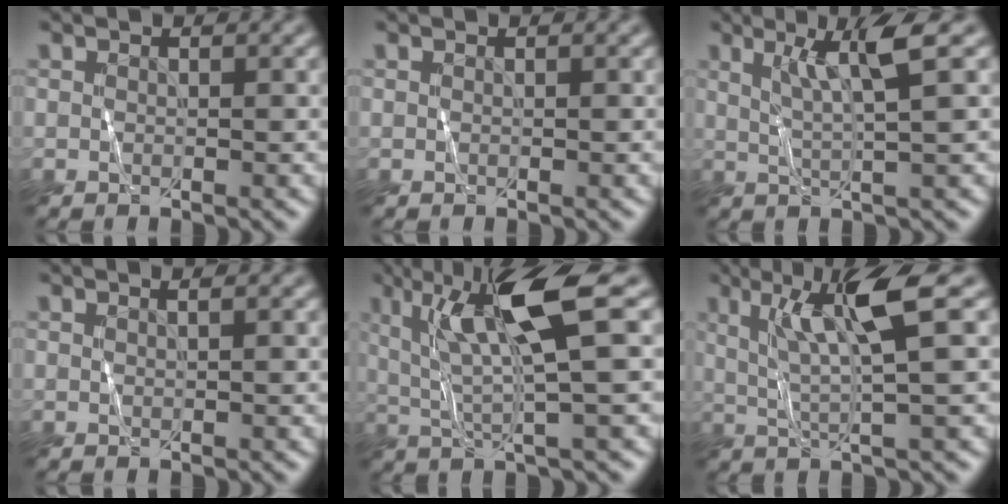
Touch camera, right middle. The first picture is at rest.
{"total": 0.0}
{"total": 4.1, "force": [1.8, 0.3, 3.7], "torque": [-0.064, 0.001, 0.036]}
{"total": 0.9, "force": [0.6, 0.4, 0.6], "torque": [0.001, 0.005, 0.001]}
{"total": 8.1, "force": [2.6, 1.0, 7.7], "torque": [-0.136, 0.007, 0.050]}
{"total": 5.9, "force": [2.0, 0.5, 5.5], "torque": [-0.107, 0.007, 0.042]}